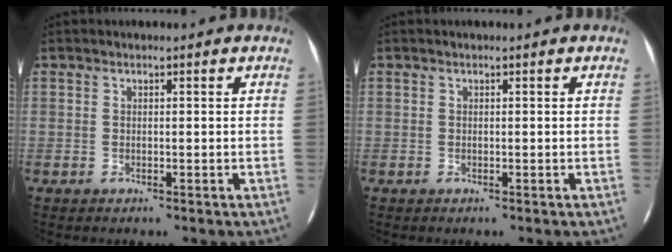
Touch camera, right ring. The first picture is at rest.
{"total": 0.0}